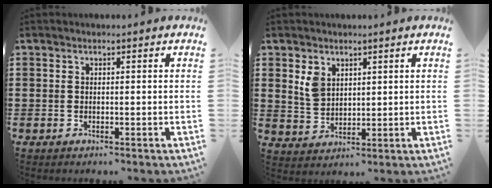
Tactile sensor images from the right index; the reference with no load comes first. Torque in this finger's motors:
{"motor_torque": [0.27, 0.26, 0.11, 0.05]}